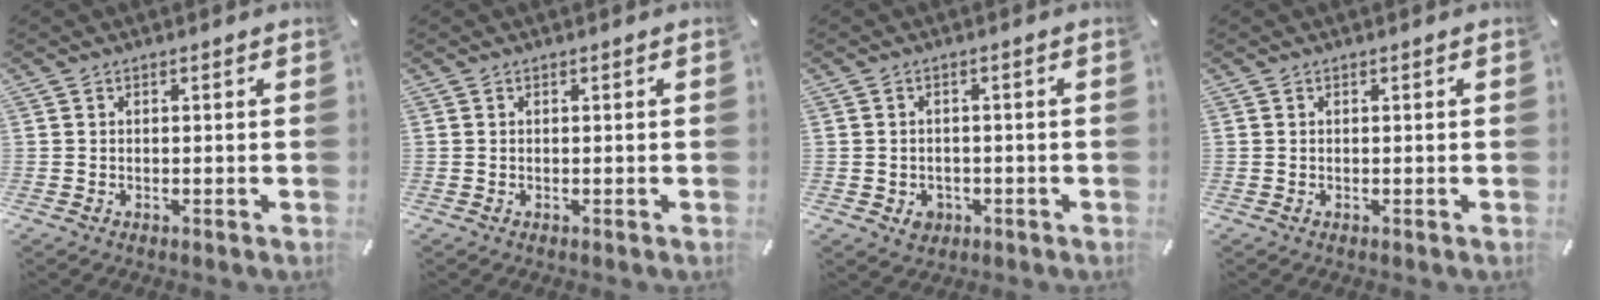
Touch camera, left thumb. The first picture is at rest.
{"total": 0.0}
{"total": 3.4, "force": [-1.2, 2.9, 1.4], "torque": [-0.007, -0.001, -0.023]}
{"total": 0.0}